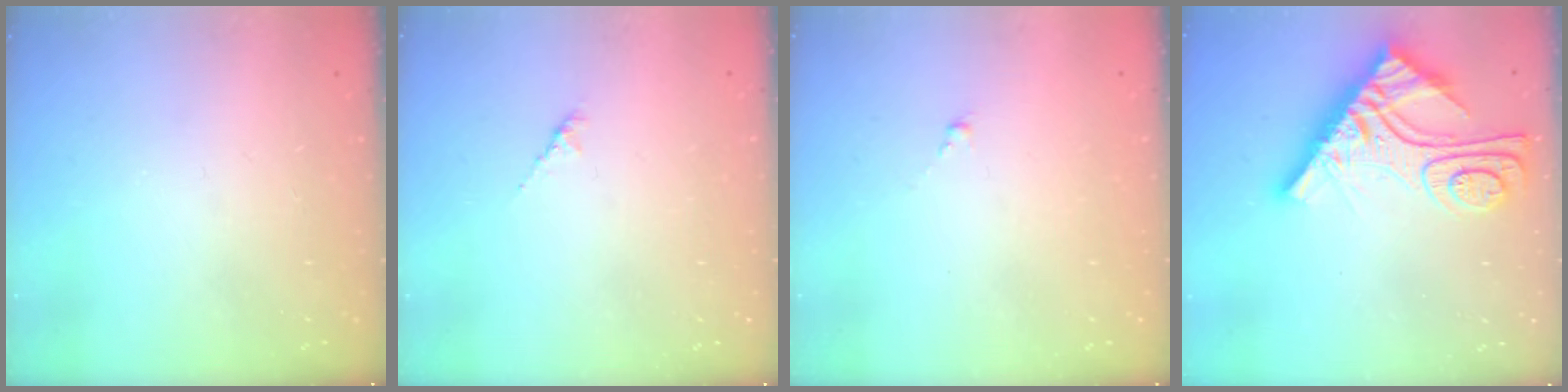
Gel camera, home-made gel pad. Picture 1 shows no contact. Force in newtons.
{"total": 1.5, "press": 1.4, "slide": 0.5}
{"total": 0.0}
{"total": 15.0, "press": 15.0, "slide": 1.4}